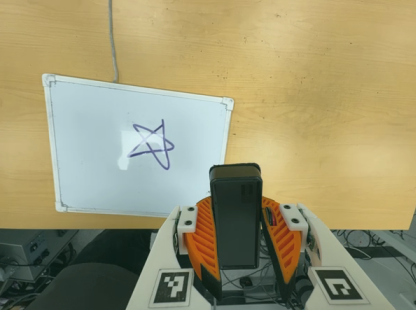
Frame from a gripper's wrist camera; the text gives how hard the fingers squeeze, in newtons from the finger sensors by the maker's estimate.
{"total": 8.7, "left": 8.0, "right": 9.4}